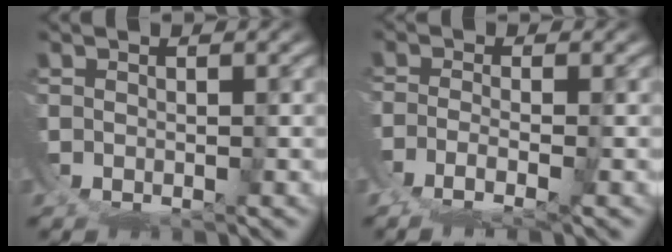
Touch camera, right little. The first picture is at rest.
{"total": 2.2, "force": [-0.9, -1.0, 1.7], "torque": [-0.036, -0.012, -0.006]}